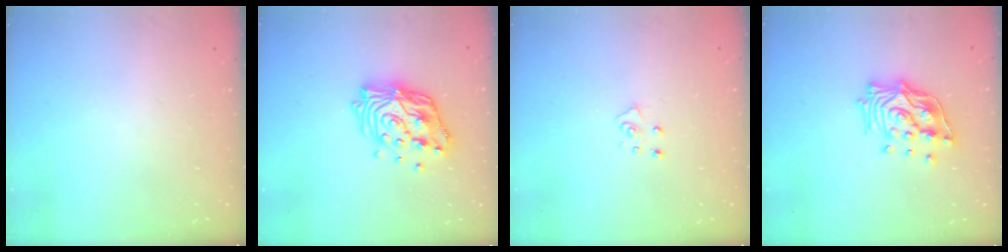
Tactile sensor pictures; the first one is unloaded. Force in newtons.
{"total": 16.1, "press": 16.0, "slide": 1.3}
{"total": 4.9, "press": 4.8, "slide": 0.4}
{"total": 15.8, "press": 15.7, "slide": 1.6}